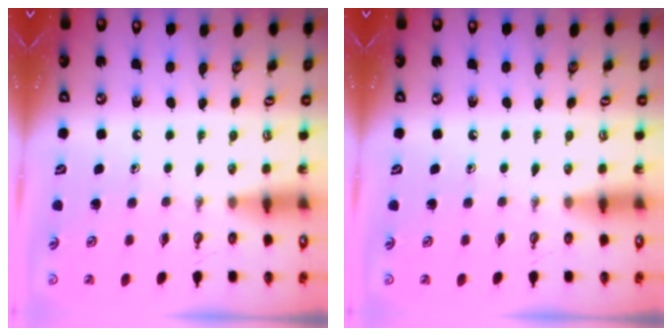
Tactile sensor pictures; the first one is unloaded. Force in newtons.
{"total": 0.0}